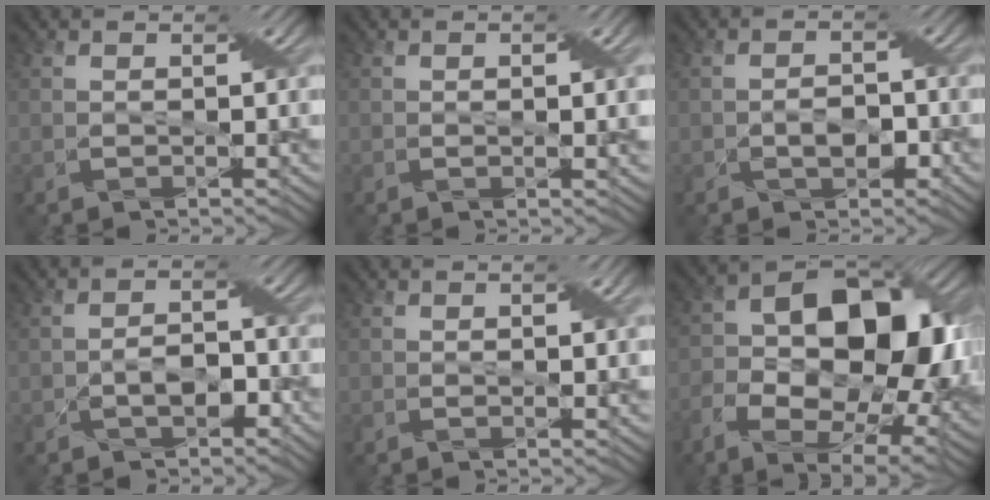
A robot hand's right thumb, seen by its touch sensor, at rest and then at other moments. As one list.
[{"total": 2.8, "force": [0.4, 0.5, 2.7], "torque": [-0.044, 0.003, 0.006]}, {"total": 2.8, "force": [-1.3, 1.6, 1.8], "torque": [-0.030, 0.000, -0.024]}, {"total": 3.4, "force": [-1.8, 1.9, 2.2], "torque": [-0.035, 0.005, -0.034]}, {"total": 1.9, "force": [0.4, 0.3, 1.9], "torque": [-0.031, 0.003, 0.004]}, {"total": 16.8, "force": [-1.2, 10.7, 13.0], "torque": [-0.209, -0.013, -0.022]}]